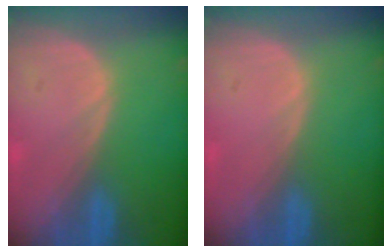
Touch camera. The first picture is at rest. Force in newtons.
{"total": 0.0}